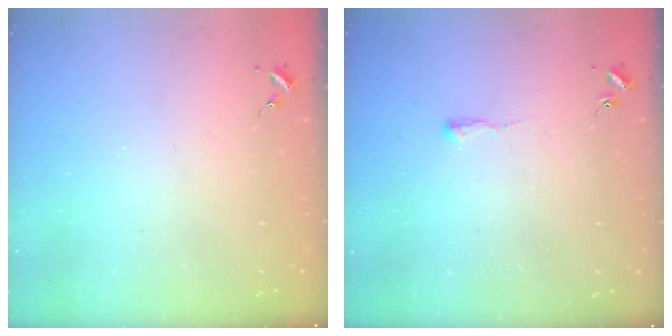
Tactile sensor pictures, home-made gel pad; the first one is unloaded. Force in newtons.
{"total": 2.8, "press": 2.7, "slide": 0.6}